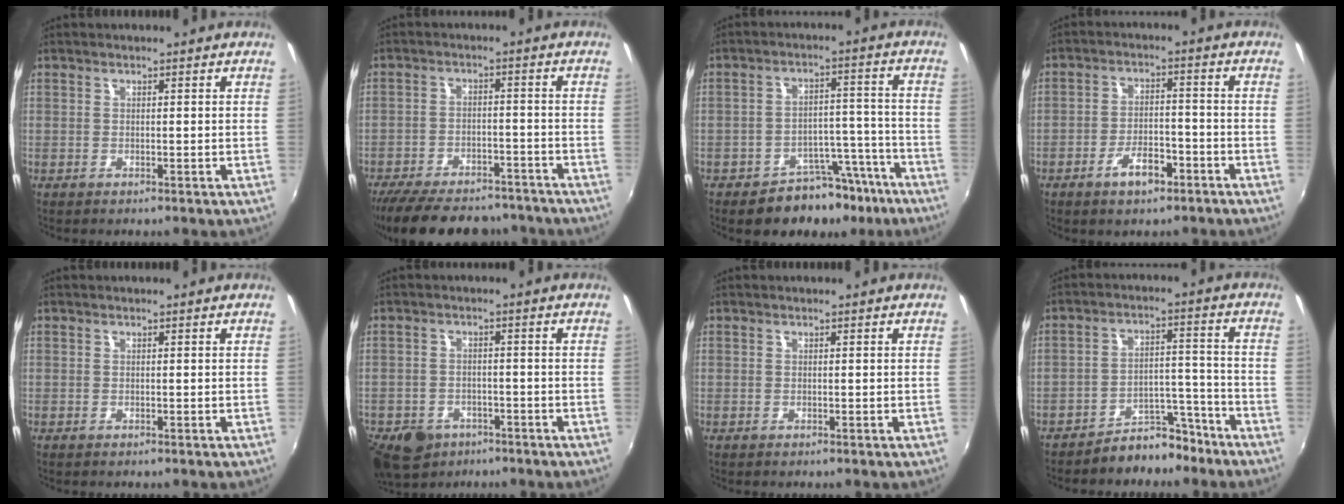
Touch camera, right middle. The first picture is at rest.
{"total": 20.3, "force": [-16.7, 7.4, 8.7], "torque": [-0.188, -0.011, -0.235]}
{"total": 11.2, "force": [-8.4, 6.5, 3.5], "torque": [-0.052, 0.031, -0.097]}
{"total": 6.4, "force": [-4.0, 2.9, 4.0], "torque": [-0.079, 0.005, -0.058]}
{"total": 0.0}
{"total": 10.4, "force": [-6.6, 6.9, 4.1], "torque": [-0.112, -0.008, -0.100]}
{"total": 0.0}
{"total": 8.4, "force": [-7.2, 3.7, 2.1], "torque": [-0.035, 0.034, -0.096]}